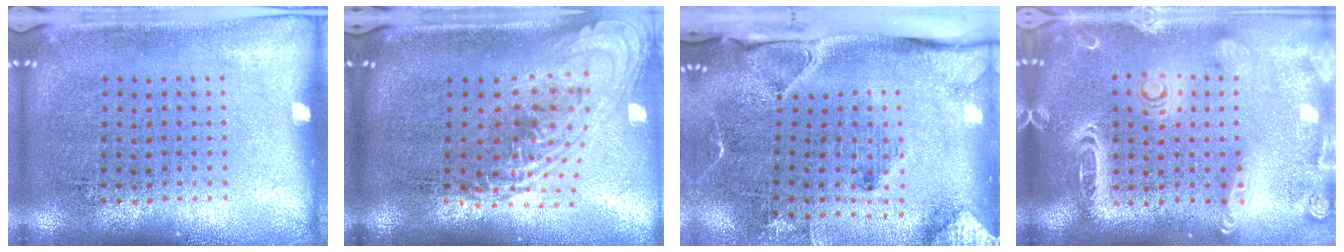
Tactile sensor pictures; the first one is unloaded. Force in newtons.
{"total": 2.2, "press": 1.6, "slide": 1.5}
{"total": 3.3, "press": 2.3, "slide": 2.3}
{"total": 2.5, "press": 2.3, "slide": 1.1}